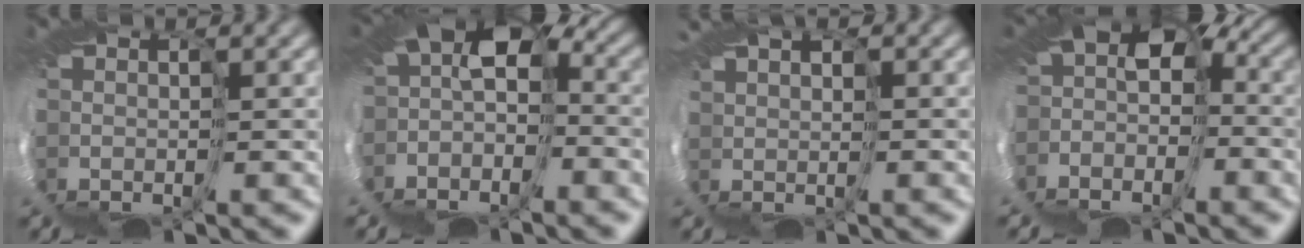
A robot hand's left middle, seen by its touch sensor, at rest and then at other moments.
{"total": 4.8, "force": [-1.9, 3.0, 3.2], "torque": [-0.055, -0.020, -0.004]}
{"total": 2.4, "force": [2.0, -0.7, -1.2], "torque": [0.053, 0.003, 0.044]}
{"total": 5.3, "force": [-3.3, 3.5, 2.3], "torque": [-0.046, -0.022, -0.016]}